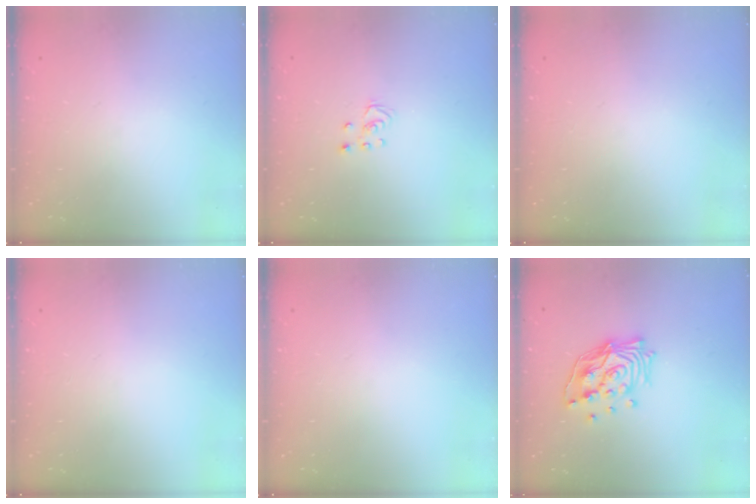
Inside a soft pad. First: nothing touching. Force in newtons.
{"total": 2.5, "press": 2.5, "slide": 0.2}
{"total": 0.0}
{"total": 0.0}
{"total": 0.0}
{"total": 15.1, "press": 14.9, "slide": 1.9}